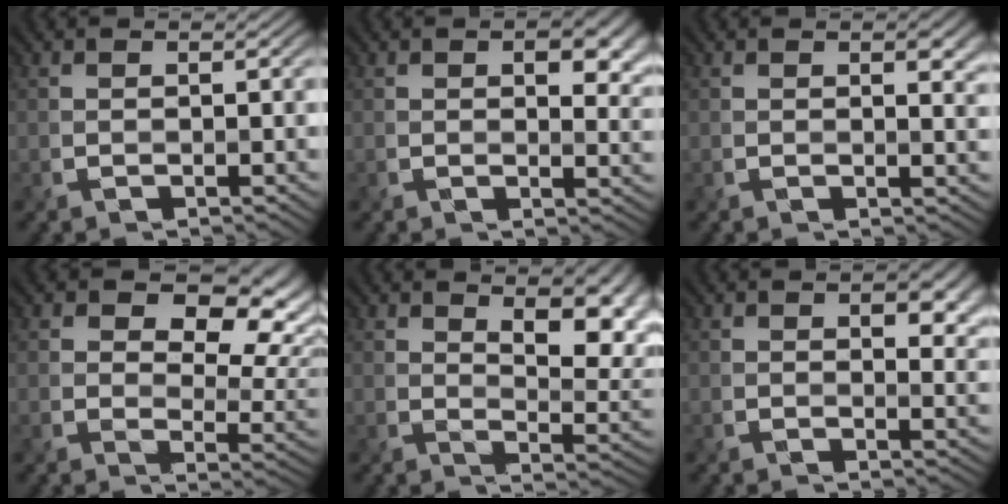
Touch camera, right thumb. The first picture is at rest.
{"total": 6.9, "force": [2.1, 3.8, 5.3], "torque": [-0.063, -0.006, 0.032]}
{"total": 3.4, "force": [1.1, 1.4, 2.9], "torque": [-0.038, 0.000, 0.018]}
{"total": 12.5, "force": [5.2, 7.8, 8.3], "torque": [-0.118, 0.007, 0.080]}
{"total": 10.6, "force": [5.0, 4.6, 8.2], "torque": [-0.113, -0.007, 0.077]}
{"total": 6.1, "force": [1.9, 3.3, 4.8], "torque": [-0.060, -0.006, 0.031]}